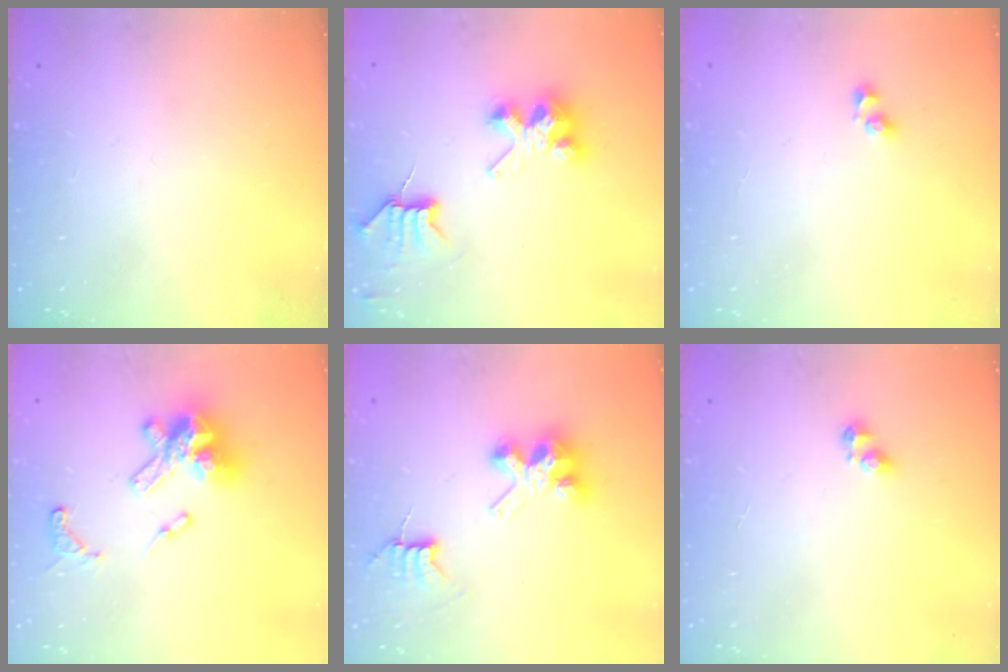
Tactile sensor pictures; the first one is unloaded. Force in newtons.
{"total": 6.1, "press": 6.1, "slide": 0.2}
{"total": 4.0, "press": 3.7, "slide": 1.6}
{"total": 15.9, "press": 15.9, "slide": 1.7}
{"total": 7.3, "press": 7.3, "slide": 0.6}
{"total": 3.5, "press": 3.5, "slide": 0.4}